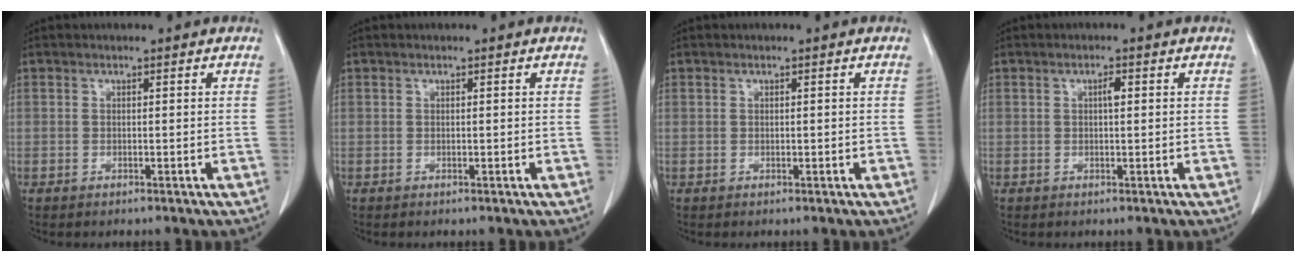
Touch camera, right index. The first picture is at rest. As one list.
[{"total": 0.0}, {"total": 0.0}, {"total": 1.3, "force": [0.3, 0.3, 1.2], "torque": [-0.021, 0.003, 0.004]}]